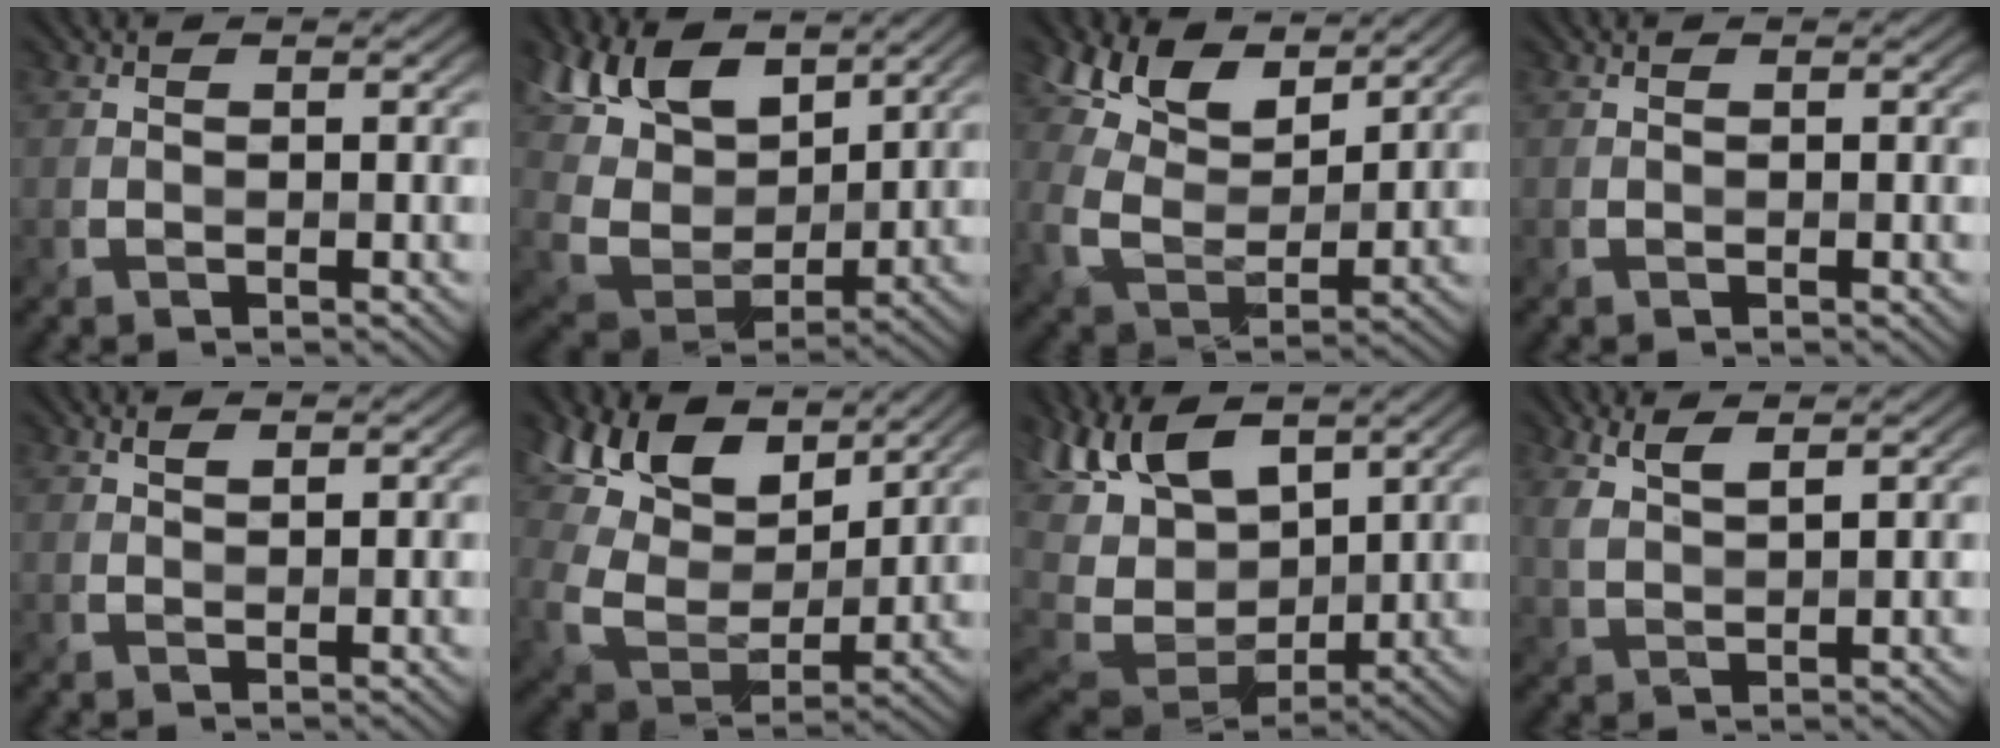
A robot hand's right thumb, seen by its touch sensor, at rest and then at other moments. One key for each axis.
{"total": 13.0, "fx": 6.9, "fy": 7.0, "fz": 8.6, "tx": -0.215, "ty": 0.024, "tz": 0.129}
{"total": 9.3, "fx": 6.3, "fy": 4.1, "fz": 5.4, "tx": -0.128, "ty": 0.006, "tz": 0.120}
{"total": 0.0}
{"total": 0.9, "fx": 0.7, "fy": 0.0, "fz": 0.6, "tx": -0.013, "ty": 0.000, "tz": 0.015}
{"total": 12.9, "fx": 8.2, "fy": 6.2, "fz": 7.8, "tx": -0.189, "ty": 0.022, "tz": 0.140}
{"total": 13.0, "fx": 3.9, "fy": 7.1, "fz": 10.1, "tx": -0.250, "ty": 0.005, "tz": 0.067}
{"total": 3.1, "fx": 2.1, "fy": 0.5, "fz": 2.2, "tx": -0.057, "ty": 0.001, "tz": 0.049}